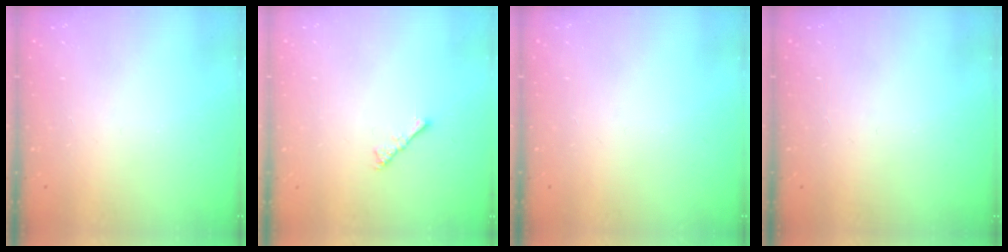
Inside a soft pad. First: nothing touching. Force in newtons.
{"total": 2.1, "press": 2.1, "slide": 0.5}
{"total": 0.0}
{"total": 0.0}